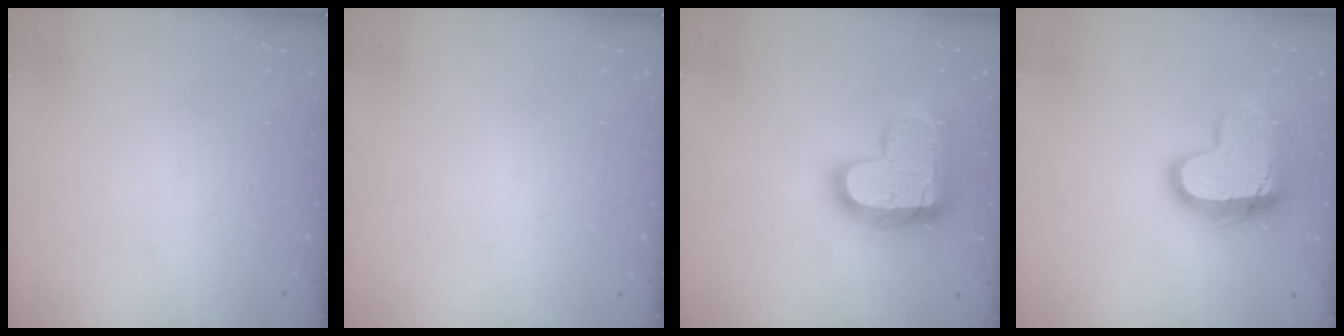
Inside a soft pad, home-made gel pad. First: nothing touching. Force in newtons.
{"total": 0.0}
{"total": 23.7, "press": 23.7, "slide": 1.6}
{"total": 16.6, "press": 16.5, "slide": 1.4}